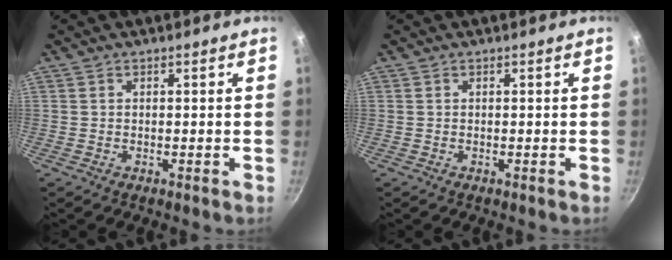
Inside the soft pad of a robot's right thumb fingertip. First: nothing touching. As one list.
[{"total": 0.0}]